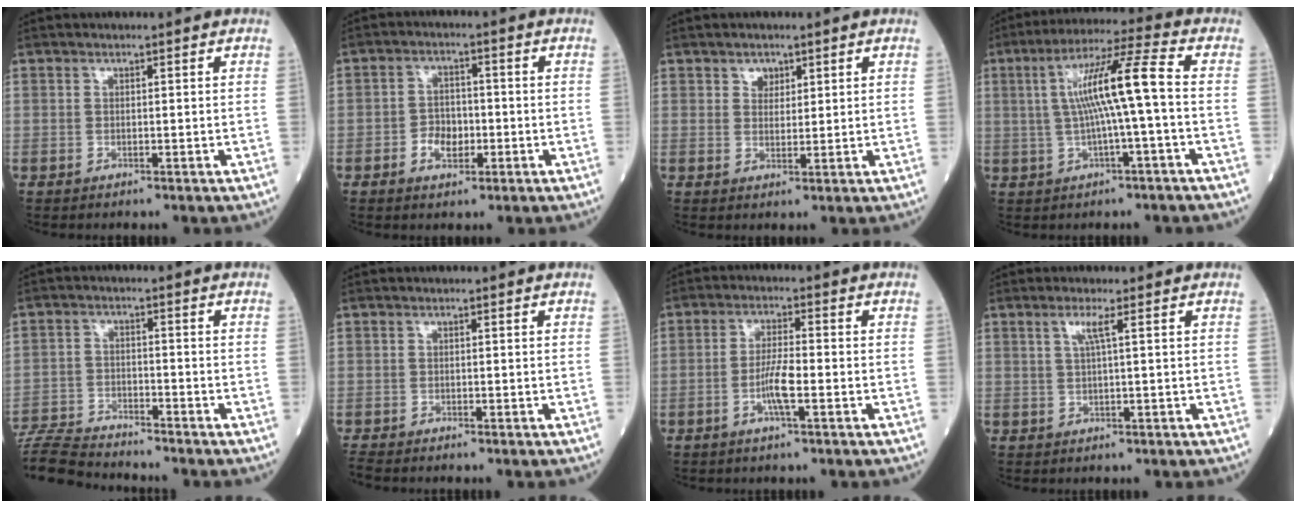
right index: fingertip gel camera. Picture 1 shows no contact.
{"total": 4.3, "force": [-1.5, 2.8, 2.9], "torque": [-0.048, 0.007, -0.025]}
{"total": 2.1, "force": [1.3, 1.5, 0.7], "torque": [-0.009, -0.001, 0.020]}
{"total": 10.4, "force": [0.2, -0.5, 10.4], "torque": [-0.187, 0.022, 0.003]}
{"total": 9.7, "force": [-9.5, 0.0, 1.6], "torque": [-0.031, -0.008, -0.177]}
{"total": 1.3, "force": [-1.3, 0.0, 0.1], "torque": [-0.008, -0.006, -0.026]}
{"total": 4.8, "force": [-1.7, 0.4, 4.4], "torque": [-0.089, -0.001, -0.034]}
{"total": 2.2, "force": [0.8, -0.5, 2.0], "torque": [-0.047, 0.002, 0.017]}